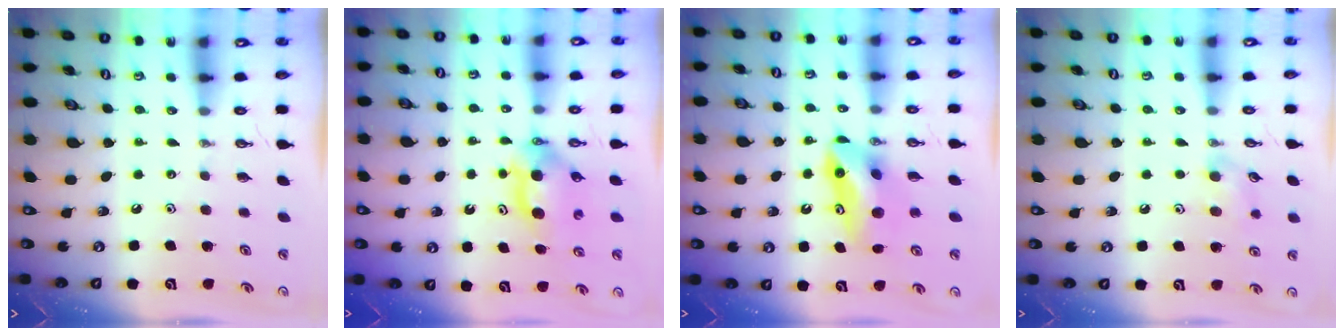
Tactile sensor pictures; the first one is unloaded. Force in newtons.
{"total": 5.8, "press": 5.6, "slide": 1.4}
{"total": 9.0, "press": 8.2, "slide": 3.9}
{"total": 7.3, "press": 7.2, "slide": 1.2}